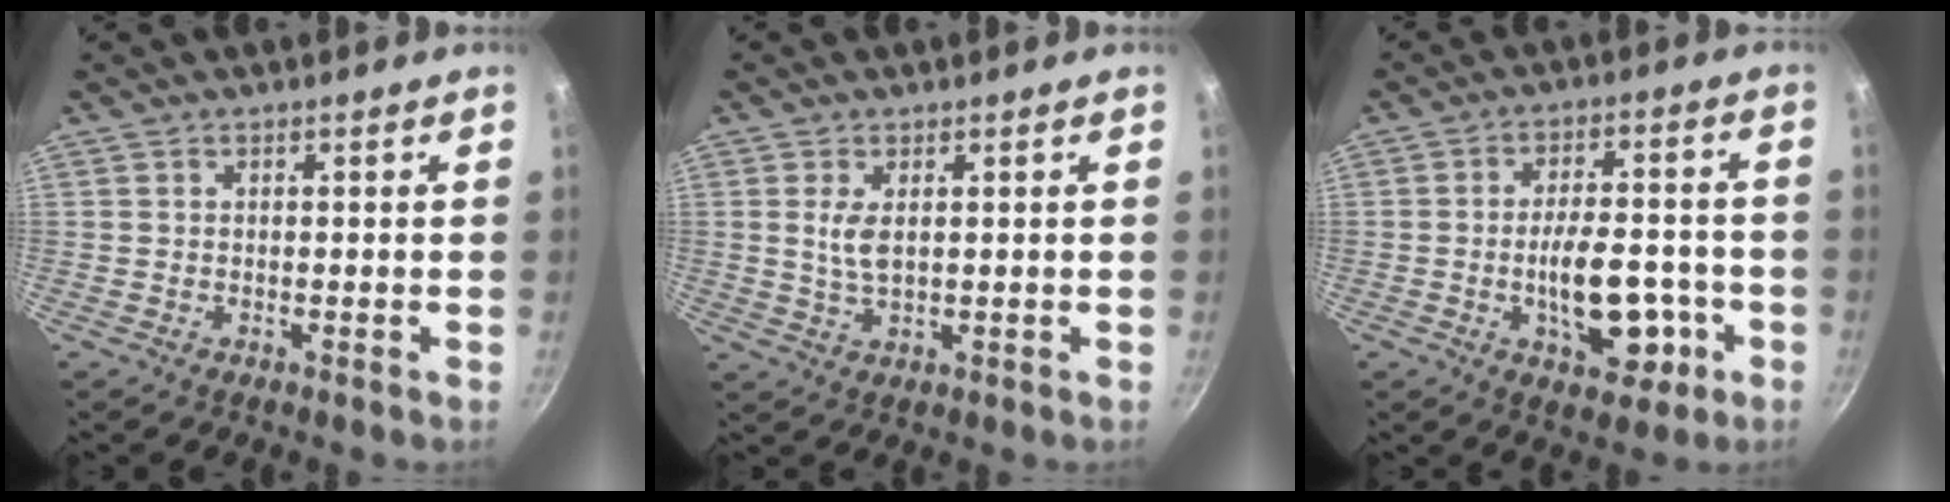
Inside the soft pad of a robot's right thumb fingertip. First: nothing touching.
{"total": 4.1, "force": [0.9, 1.9, 3.5], "torque": [-0.067, -0.009, 0.020]}
{"total": 13.1, "force": [-3.7, 6.7, 10.7], "torque": [-0.134, 0.020, -0.048]}